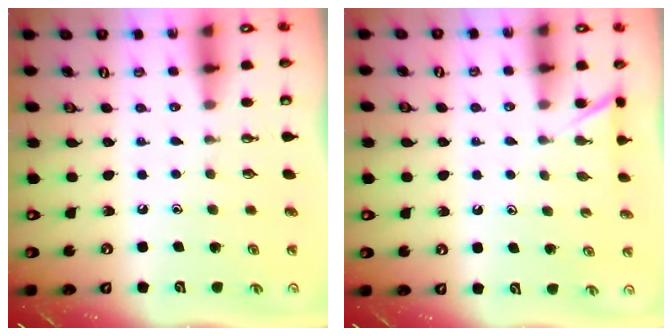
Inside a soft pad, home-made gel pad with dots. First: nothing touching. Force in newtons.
{"total": 2.7, "press": 2.7, "slide": 0.3}